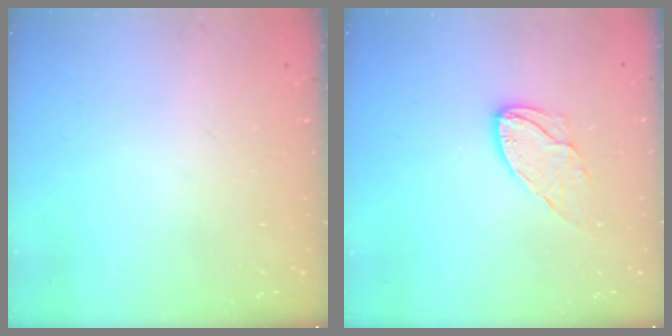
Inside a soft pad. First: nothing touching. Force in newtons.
{"total": 8.6, "press": 8.5, "slide": 0.6}